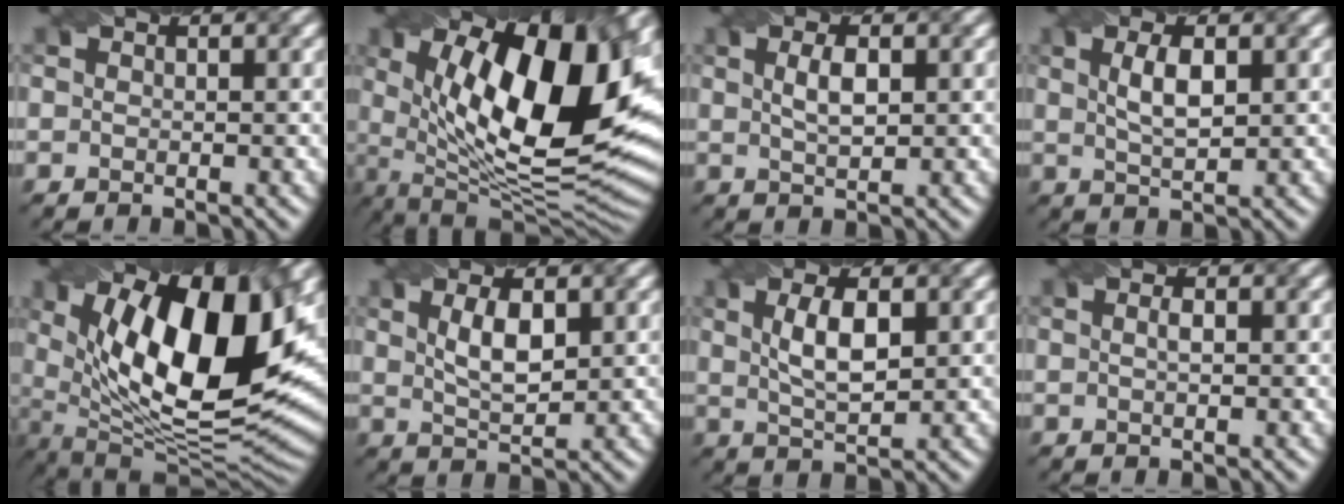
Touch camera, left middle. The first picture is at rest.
{"total": 16.6, "force": [3.9, 6.8, 14.7], "torque": [-0.208, -0.006, 0.060]}
{"total": 2.2, "force": [0.3, 0.8, 2.0], "torque": [-0.039, 0.001, 0.010]}
{"total": 2.9, "force": [0.6, 1.0, 2.7], "torque": [-0.054, 0.002, 0.015]}
{"total": 16.4, "force": [4.3, 7.2, 14.1], "torque": [-0.215, -0.006, 0.068]}
{"total": 3.3, "force": [0.8, 1.3, 3.0], "torque": [-0.062, 0.000, 0.019]}
{"total": 4.0, "force": [0.7, 1.5, 3.6], "torque": [-0.075, 0.002, 0.017]}
{"total": 0.7, "force": [-0.2, 0.1, 0.7], "torque": [-0.013, 0.005, -0.002]}